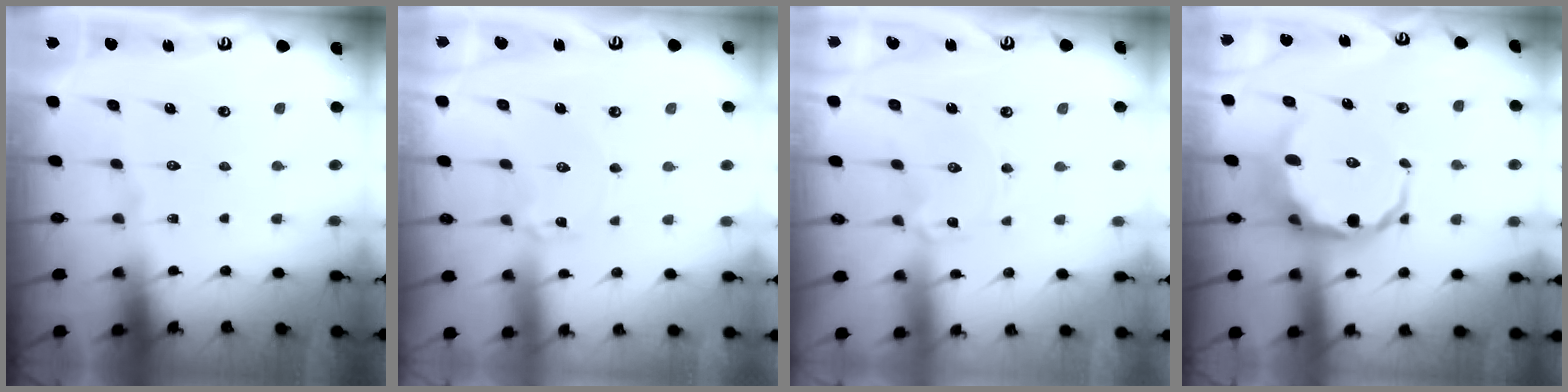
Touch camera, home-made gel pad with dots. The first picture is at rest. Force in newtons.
{"total": 2.9, "press": 2.9, "slide": 0.4}
{"total": 2.2, "press": 2.2, "slide": 0.3}
{"total": 10.1, "press": 9.7, "slide": 2.7}